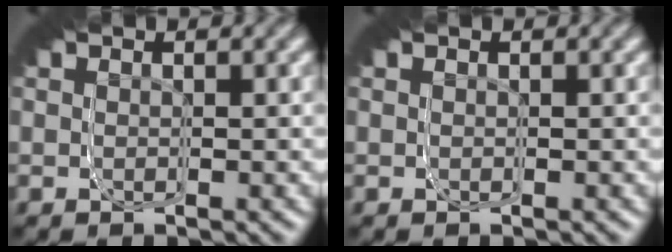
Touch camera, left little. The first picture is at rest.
{"total": 0.0}